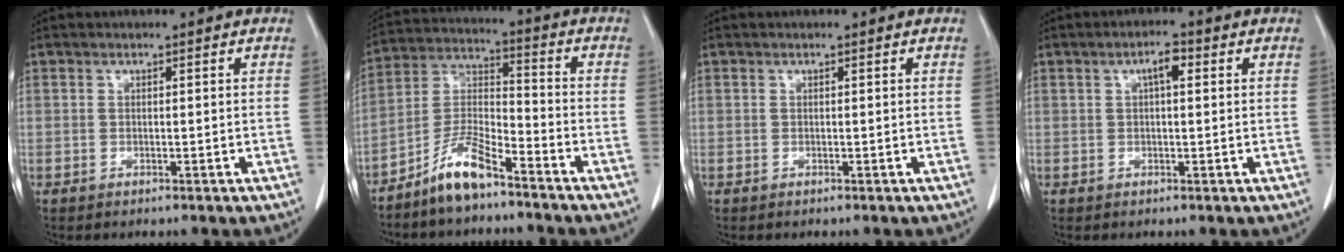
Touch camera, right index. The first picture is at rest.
{"total": 8.5, "force": [-6.4, 1.8, 5.2], "torque": [-0.109, 0.003, -0.127]}
{"total": 0.0}
{"total": 2.9, "force": [0.9, 0.8, 2.7], "torque": [-0.048, 0.008, 0.013]}